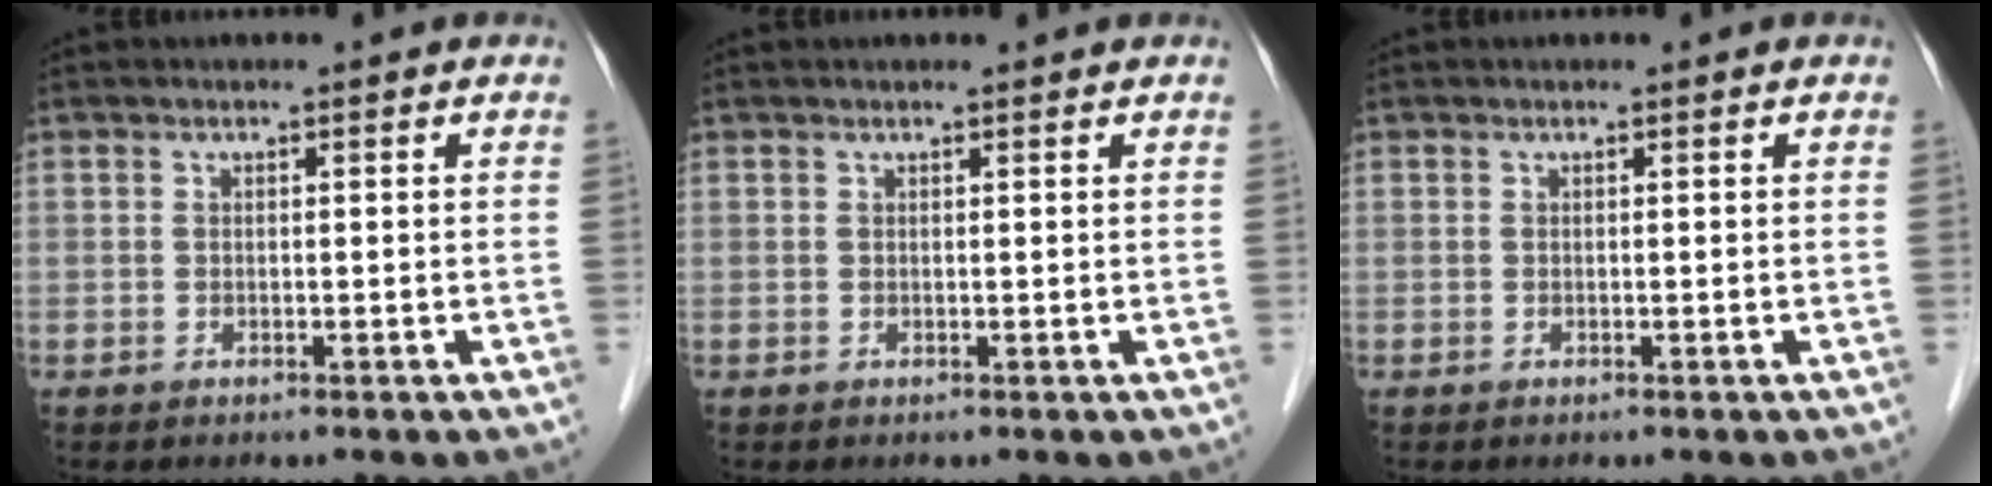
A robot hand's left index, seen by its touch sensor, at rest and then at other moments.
{"total": 0.8, "force": [0.8, 0.0, 0.2], "torque": [-0.008, 0.005, 0.010]}
{"total": 0.0}